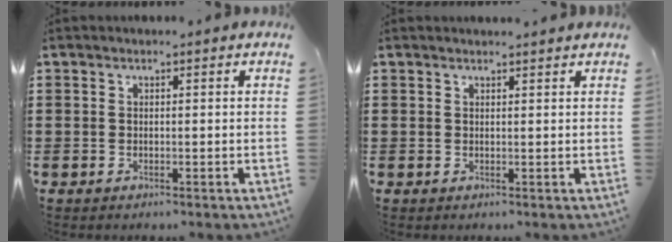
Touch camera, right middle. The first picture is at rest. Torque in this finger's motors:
{"motor_torque": [-0.11, -0.01, 0.00, 0.01]}